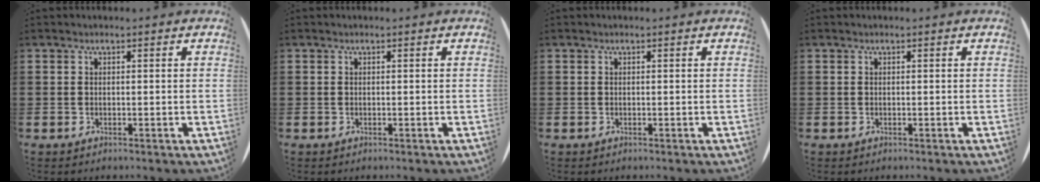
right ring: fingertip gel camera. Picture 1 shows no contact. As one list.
[{"total": 0.0}, {"total": 0.0}, {"total": 0.0}]